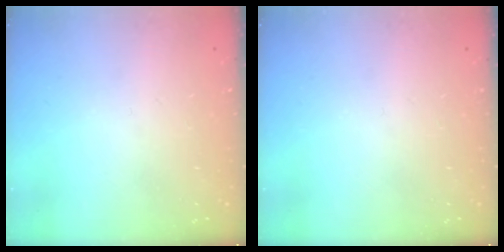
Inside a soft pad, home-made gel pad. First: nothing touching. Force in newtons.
{"total": 0.0}